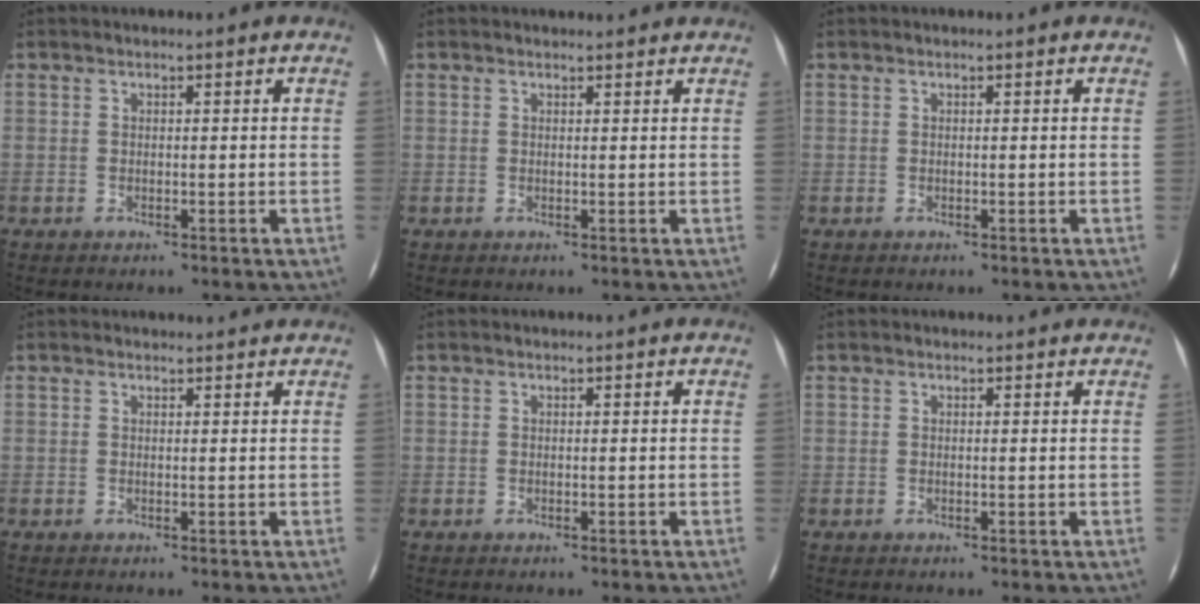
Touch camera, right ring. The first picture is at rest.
{"total": 2.5, "force": [2.4, 0.6, 0.7], "torque": [-0.019, 0.008, 0.026]}
{"total": 0.0}
{"total": 3.1, "force": [2.9, 0.8, 0.8], "torque": [-0.020, 0.011, 0.031]}
{"total": 0.0}
{"total": 1.7, "force": [1.5, 0.6, 0.4], "torque": [-0.013, 0.007, 0.012]}